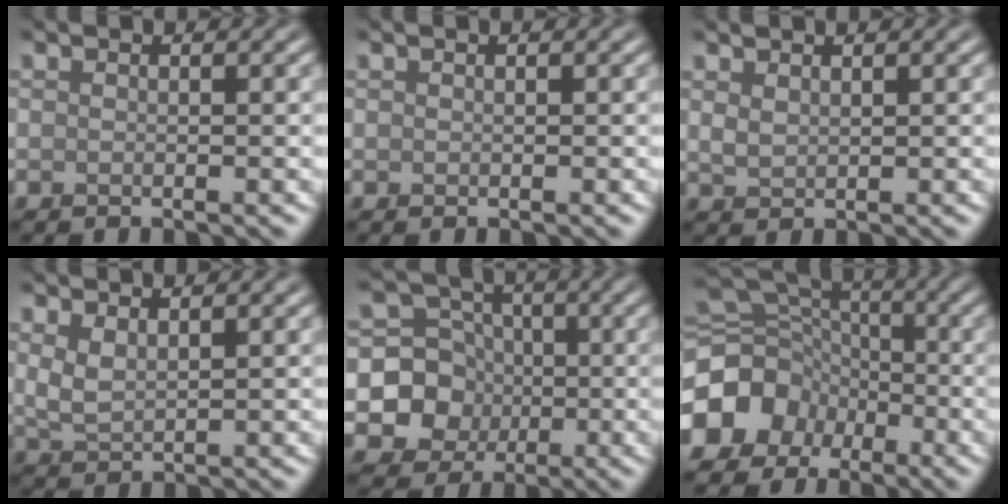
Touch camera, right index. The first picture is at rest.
{"total": 0.0}
{"total": 1.4, "force": [1.0, 0.6, 0.7], "torque": [-0.019, 0.001, 0.025]}
{"total": 2.2, "force": [1.2, 1.0, 1.6], "torque": [-0.042, -0.003, 0.028]}
{"total": 5.9, "force": [-1.0, 5.4, 1.9], "torque": [-0.017, 0.002, -0.038]}
{"total": 10.9, "force": [-5.2, 8.9, 3.6], "torque": [-0.080, -0.016, -0.104]}